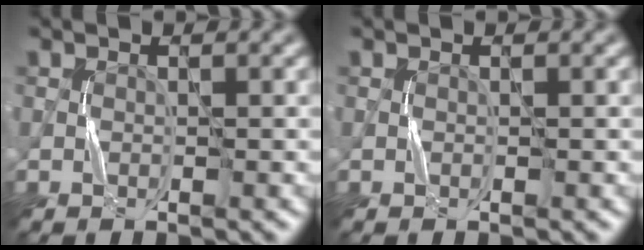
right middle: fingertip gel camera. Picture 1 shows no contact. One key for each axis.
{"total": 0.0}